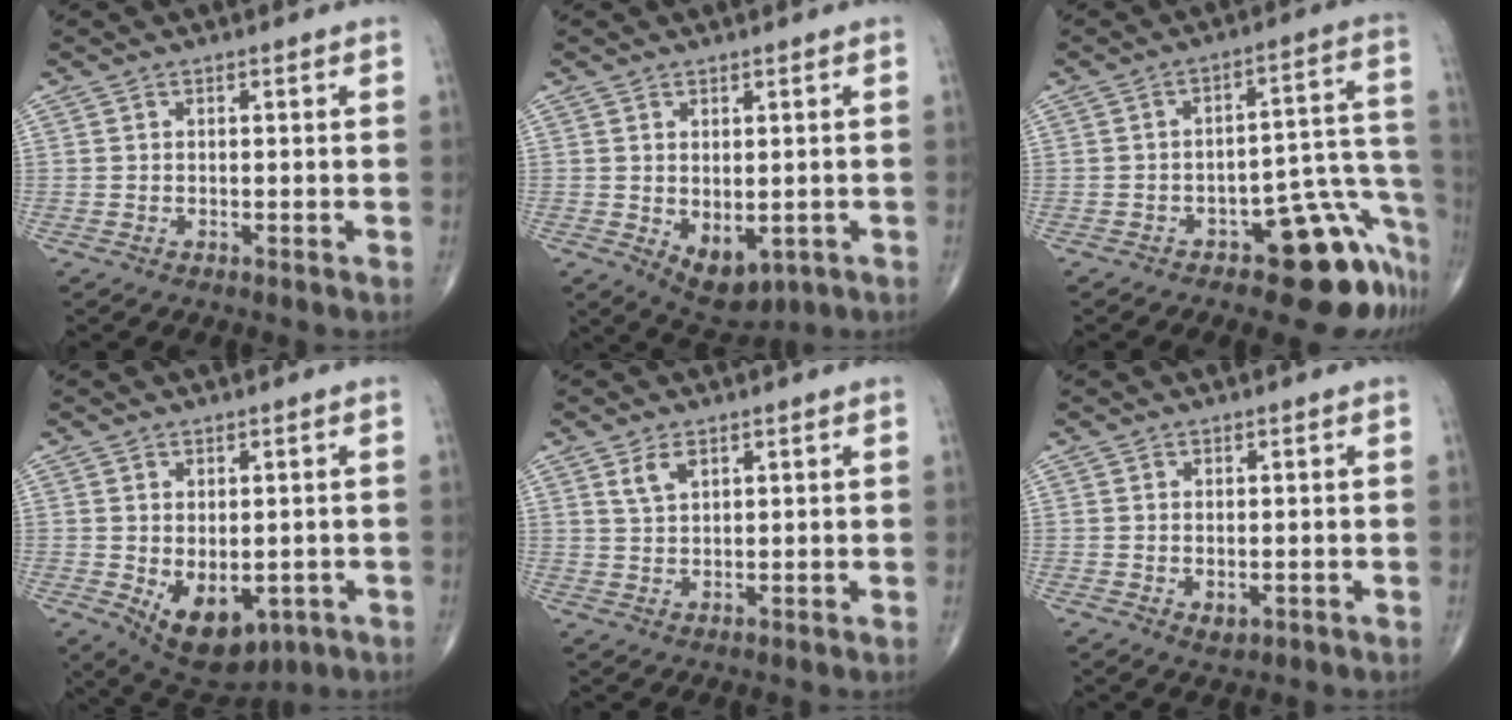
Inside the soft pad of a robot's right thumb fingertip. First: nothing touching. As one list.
[{"total": 7.0, "force": [-1.5, 4.1, 5.4], "torque": [-0.065, -0.002, -0.001]}, {"total": 15.0, "force": [-9.0, 6.2, 10.3], "torque": [-0.048, 0.103, -0.118]}, {"total": 10.9, "force": [-3.2, 6.6, 8.1], "torque": [-0.099, -0.005, -0.025]}, {"total": 3.3, "force": [1.8, 1.7, 2.1], "torque": [-0.038, -0.006, 0.040]}, {"total": 2.0, "force": [-0.4, 1.2, 1.5], "torque": [-0.020, -0.003, -0.001]}]